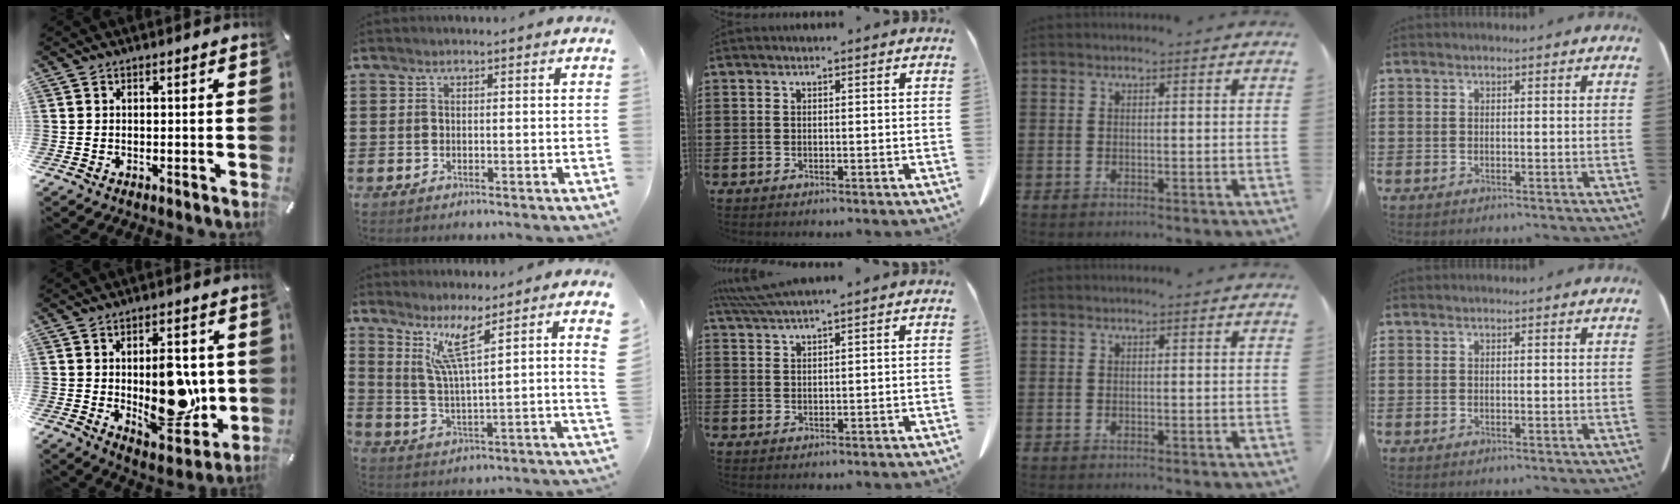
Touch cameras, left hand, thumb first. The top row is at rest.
{"thumb": {"total": 15.2, "force": [-0.2, 8.0, 12.9], "torque": [-0.176, -0.020, -0.001]}, "index": {"total": 8.0, "force": [6.1, -0.5, 5.1], "torque": [-0.115, -0.036, 0.101]}, "middle": {"total": 3.1, "force": [2.7, -0.2, 1.4], "torque": [-0.035, -0.003, 0.053]}}